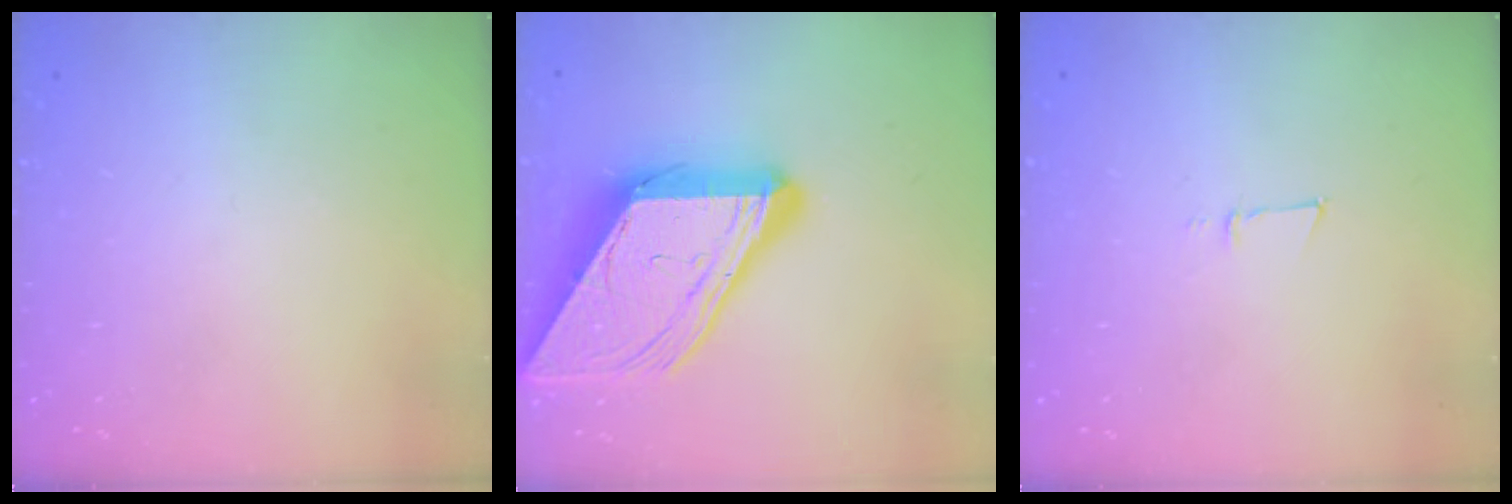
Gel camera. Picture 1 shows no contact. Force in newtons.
{"total": 19.0, "press": 18.8, "slide": 2.1}
{"total": 3.9, "press": 3.8, "slide": 0.9}